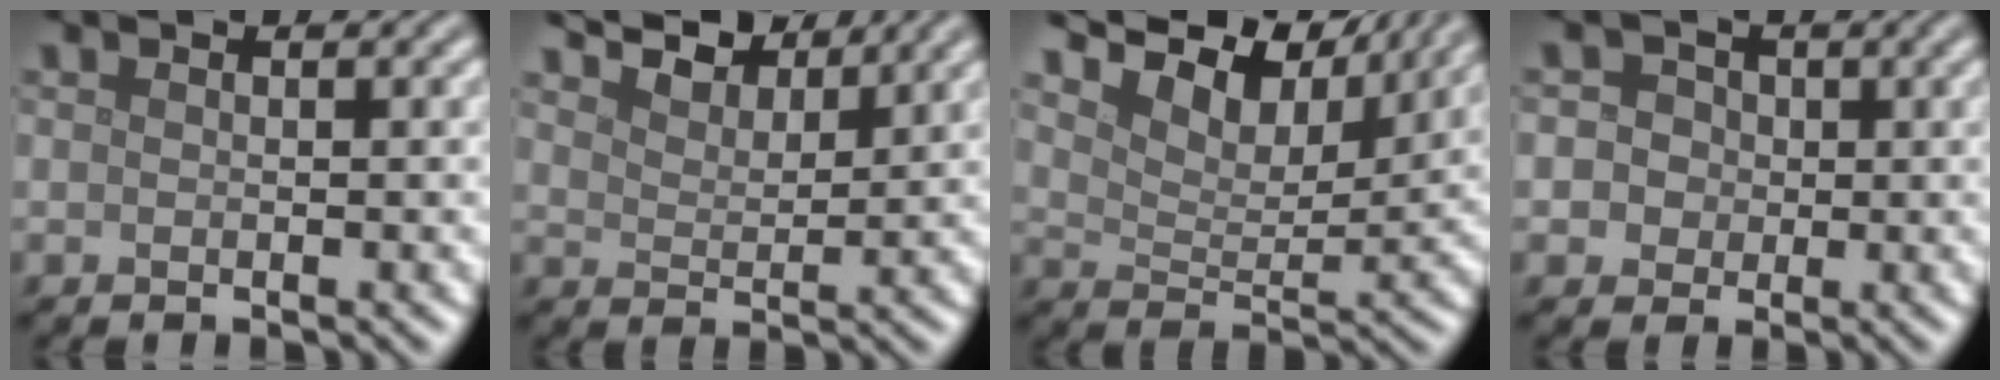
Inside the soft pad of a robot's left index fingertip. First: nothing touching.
{"total": 7.1, "force": [6.2, 2.1, 2.7], "torque": [-0.059, 0.009, 0.090]}
{"total": 9.7, "force": [8.1, 3.2, 4.3], "torque": [-0.092, 0.006, 0.106]}
{"total": 4.4, "force": [1.1, 3.9, 1.7], "torque": [-0.006, 0.030, -0.005]}